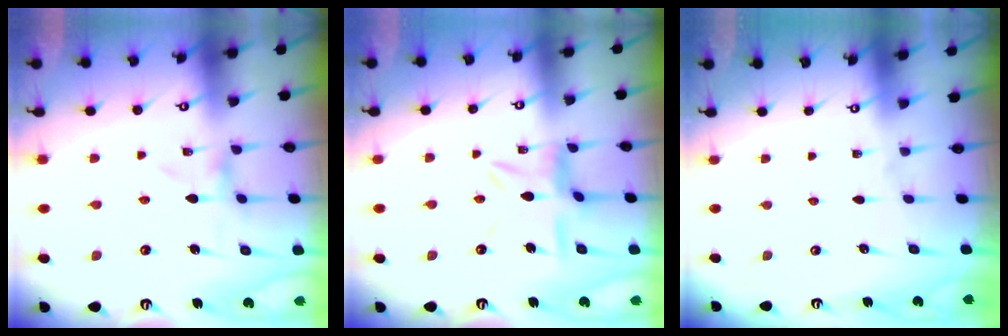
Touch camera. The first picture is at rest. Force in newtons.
{"total": 10.1, "press": 10.0, "slide": 1.0}
{"total": 0.0}